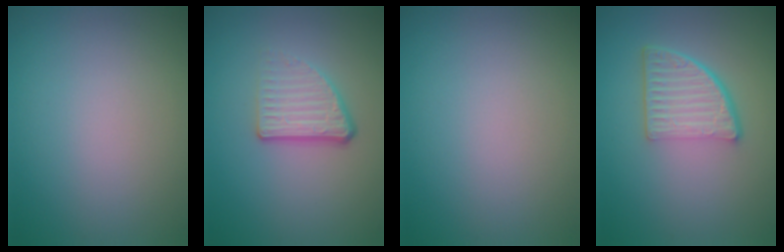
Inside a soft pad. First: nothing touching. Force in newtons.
{"total": 3.6, "press": 2.3, "slide": 2.7}
{"total": 0.0}
{"total": 4.8, "press": 3.3, "slide": 3.4}